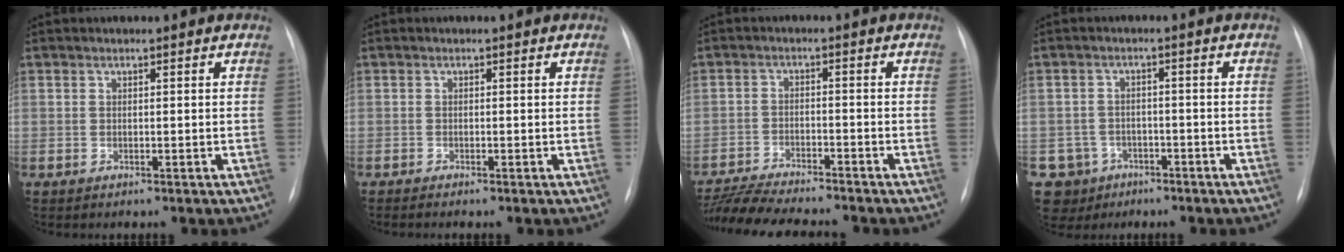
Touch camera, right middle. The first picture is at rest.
{"total": 0.7, "force": [-0.6, -0.1, 0.4], "torque": [-0.007, 0.000, -0.011]}
{"total": 12.0, "force": [-10.9, 1.0, 5.0], "torque": [-0.084, -0.010, -0.172]}
{"total": 6.2, "force": [-3.2, 5.2, -0.1], "torque": [0.001, 0.011, -0.046]}